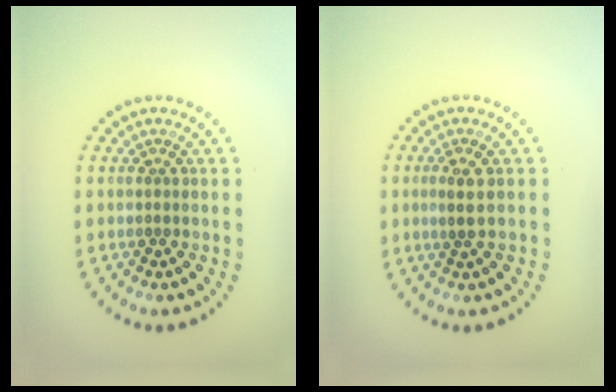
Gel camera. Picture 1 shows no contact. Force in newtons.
{"total": 1.6, "press": 1.4, "slide": 0.7}